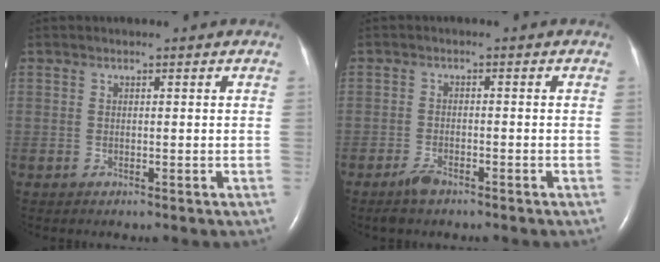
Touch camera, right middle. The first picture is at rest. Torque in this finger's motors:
{"motor_torque": [0.69, -0.50, -0.02, 0.01]}